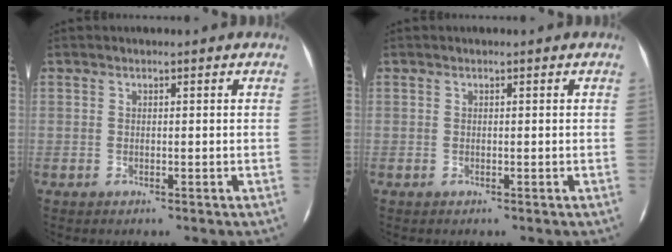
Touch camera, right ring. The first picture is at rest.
{"total": 0.0}